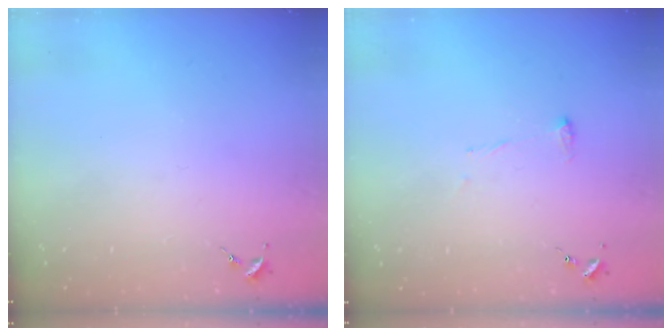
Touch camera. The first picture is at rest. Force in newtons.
{"total": 8.1, "press": 8.1, "slide": 0.6}